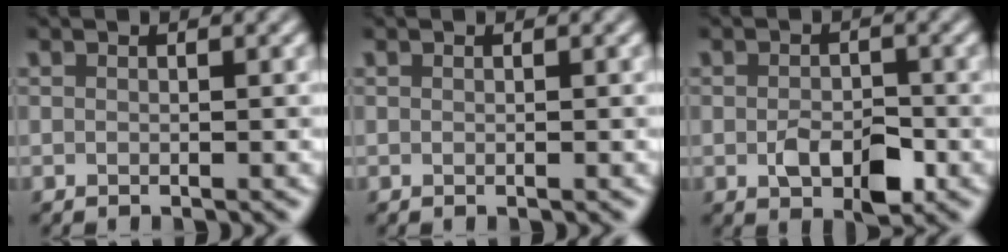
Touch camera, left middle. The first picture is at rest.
{"total": 0.0}
{"total": 3.3, "force": [-1.1, 2.0, 2.4], "torque": [-0.039, -0.005, -0.017]}